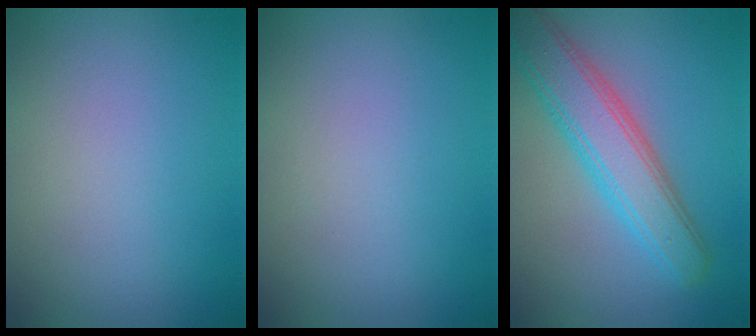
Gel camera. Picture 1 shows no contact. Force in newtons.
{"total": 0.0}
{"total": 5.6, "press": 5.6, "slide": 0.1}